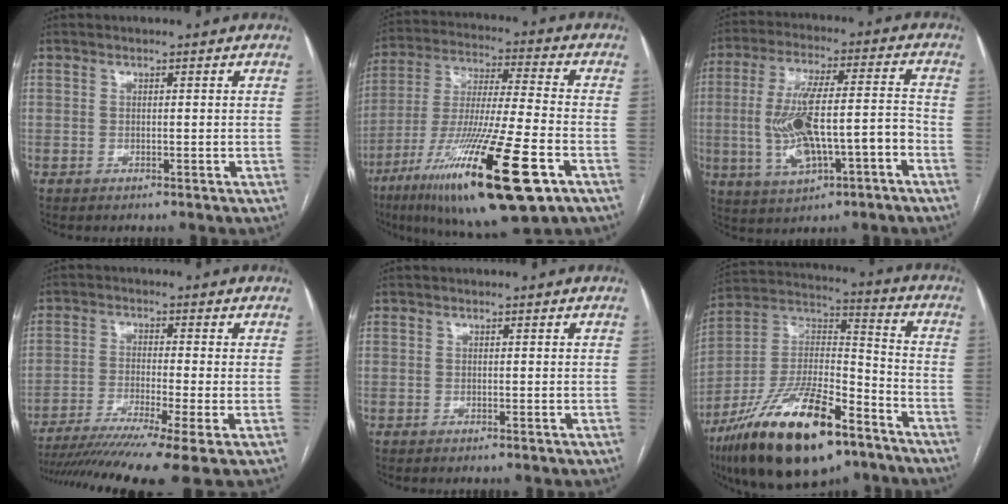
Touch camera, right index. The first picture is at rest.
{"total": 23.9, "force": [-11.9, 2.5, 20.6], "torque": [-0.360, -0.050, -0.203]}
{"total": 14.4, "force": [-3.8, 3.7, 13.4], "torque": [-0.251, 0.019, -0.055]}
{"total": 13.6, "force": [-10.0, -1.2, 9.1], "torque": [-0.149, -0.033, -0.162]}
{"total": 0.0}
{"total": 24.4, "force": [-15.5, 7.5, 17.3], "torque": [-0.317, -0.002, -0.264]}